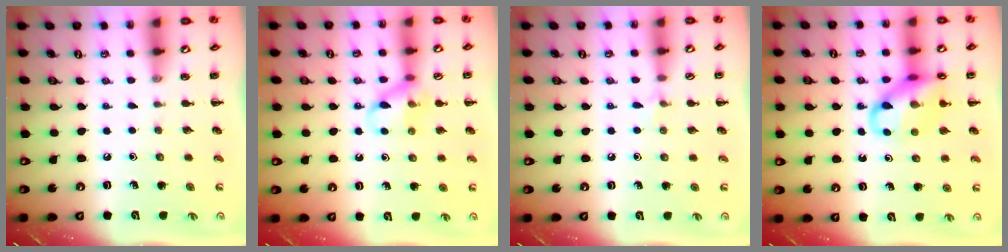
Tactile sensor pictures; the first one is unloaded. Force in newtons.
{"total": 10.9, "press": 10.8, "slide": 1.7}
{"total": 4.4, "press": 4.1, "slide": 1.7}
{"total": 13.8, "press": 13.7, "slide": 1.8}